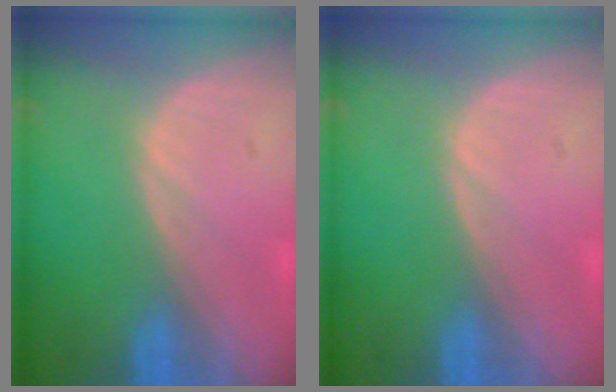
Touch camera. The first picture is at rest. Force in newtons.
{"total": 0.0}